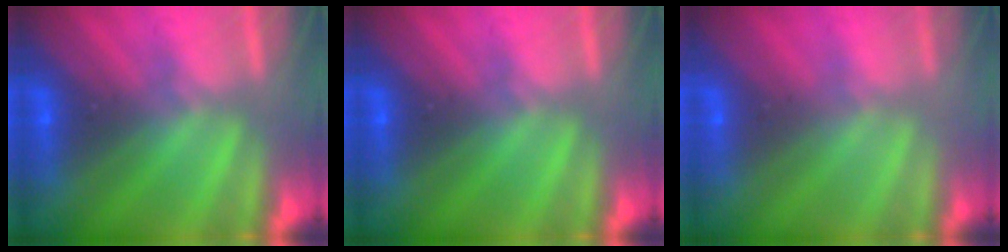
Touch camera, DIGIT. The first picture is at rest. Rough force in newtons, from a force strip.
{"total": 0.0}
{"total": 4.5}